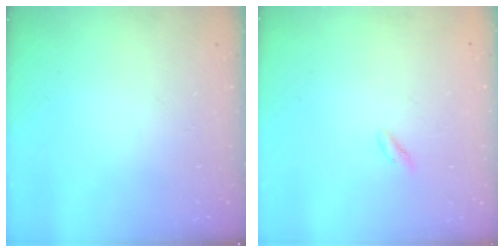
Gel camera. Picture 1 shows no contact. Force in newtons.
{"total": 0.6, "press": 0.0, "slide": 0.6}